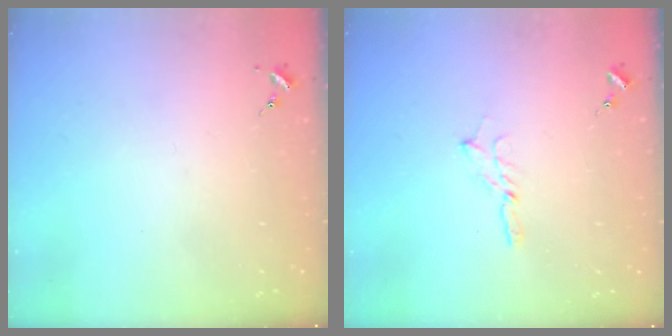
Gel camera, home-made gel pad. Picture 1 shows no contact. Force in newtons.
{"total": 1.6, "press": 1.6, "slide": 0.1}